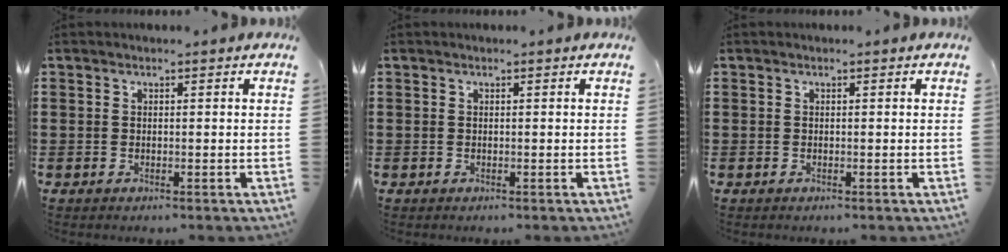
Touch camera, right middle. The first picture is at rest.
{"total": 0.0}
{"total": 0.0}